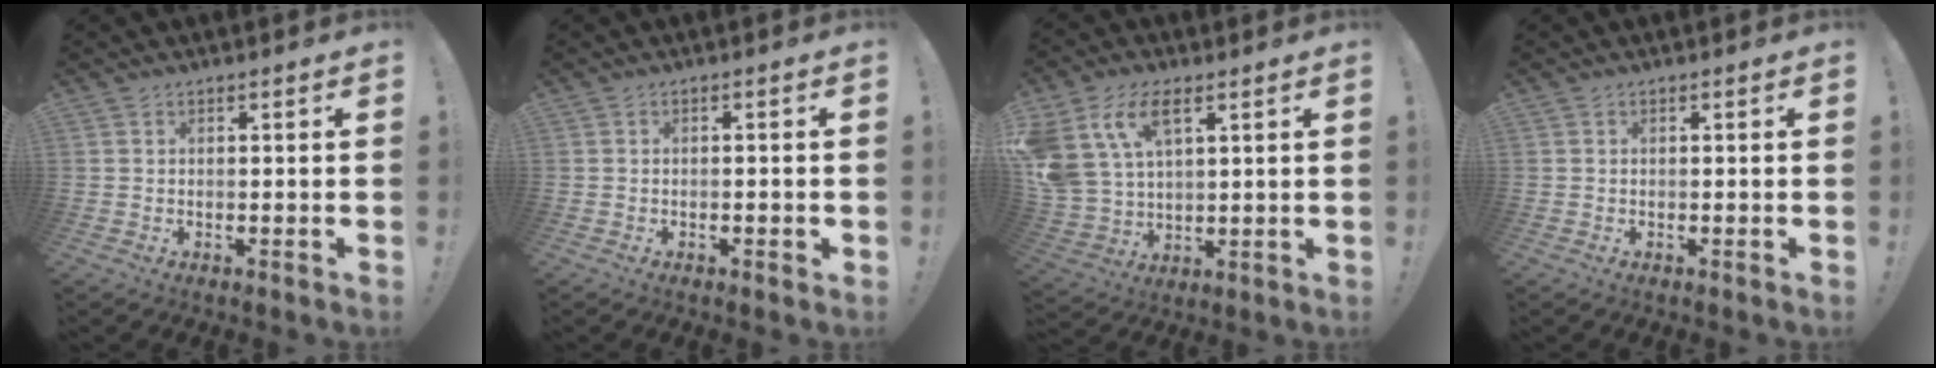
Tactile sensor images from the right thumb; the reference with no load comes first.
{"total": 0.6, "force": [-0.4, 0.4, 0.1], "torque": [-0.008, 0.005, -0.005]}
{"total": 13.8, "force": [6.9, 8.0, 8.8], "torque": [-0.193, -0.023, 0.135]}
{"total": 0.0}